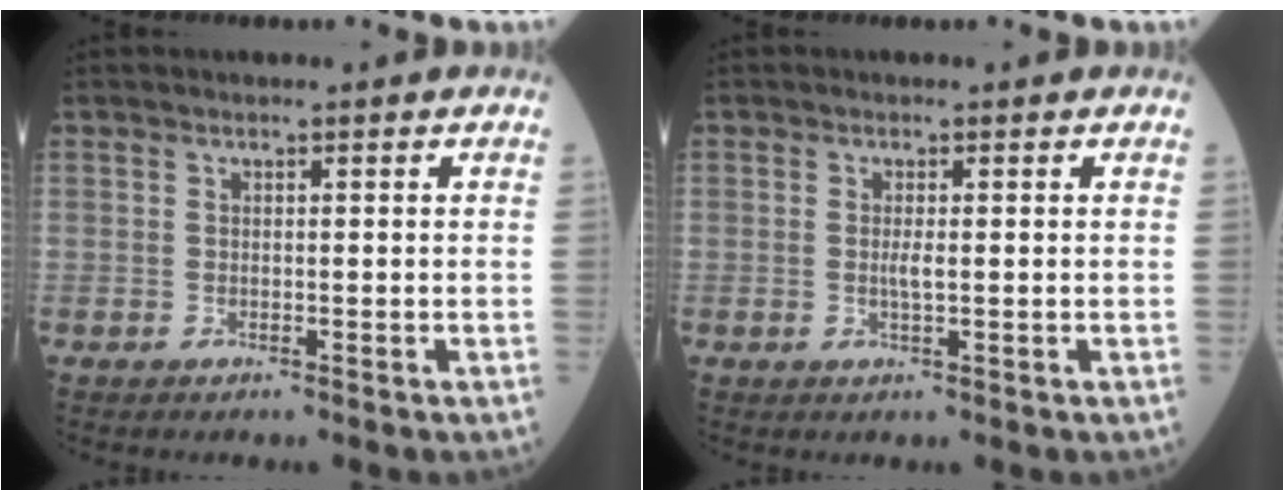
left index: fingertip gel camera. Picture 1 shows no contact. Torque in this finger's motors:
{"motor_torque": [0.31, 0.14, 0.03, 0.01]}